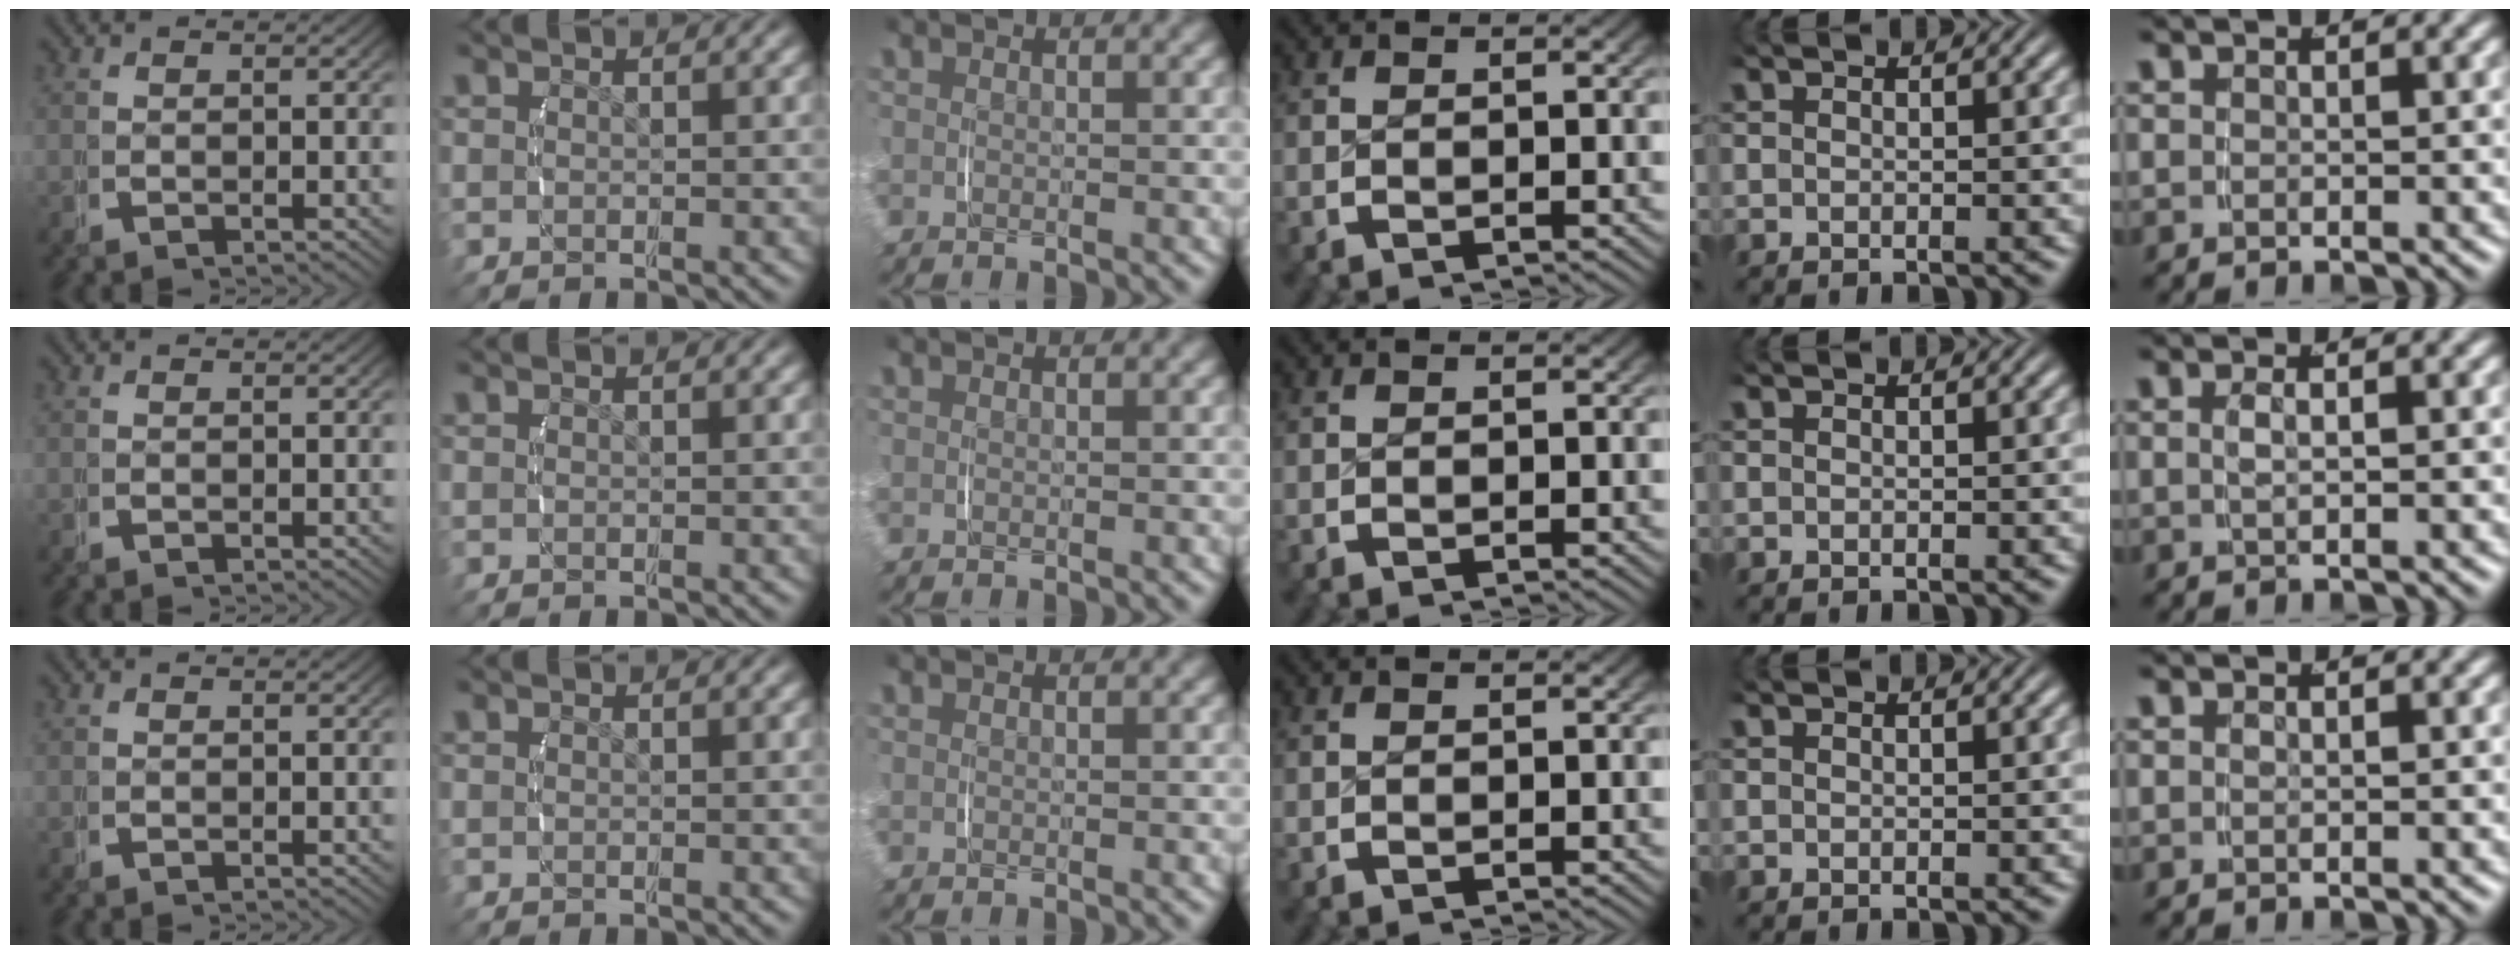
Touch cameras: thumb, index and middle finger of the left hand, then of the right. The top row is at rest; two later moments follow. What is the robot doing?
{"motion": "lift_and_place", "object": "jewelry box"}